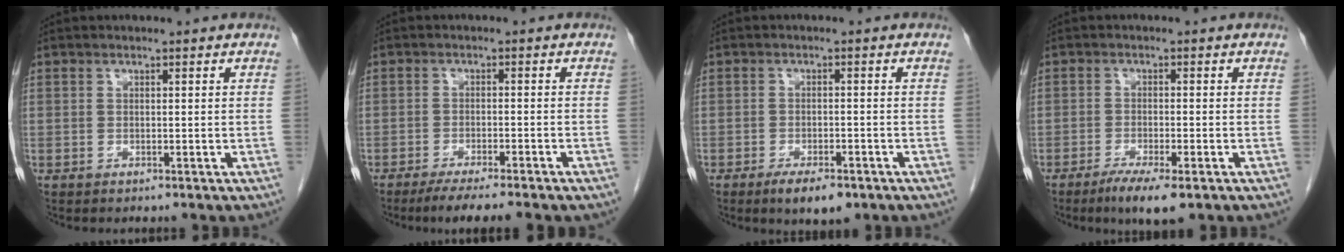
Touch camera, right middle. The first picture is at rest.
{"total": 7.5, "force": [-6.0, 0.0, 4.6], "torque": [-0.054, -0.015, -0.087]}
{"total": 5.1, "force": [-3.4, 1.6, 3.5], "torque": [-0.057, -0.005, -0.047]}
{"total": 5.6, "force": [-3.5, 0.7, 4.3], "torque": [-0.073, -0.013, -0.057]}